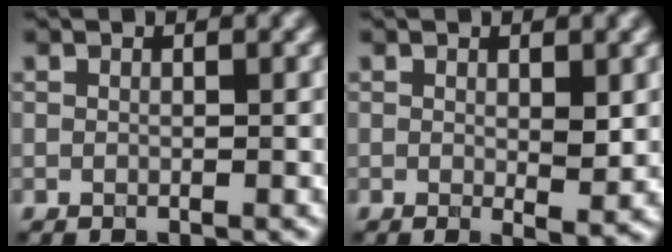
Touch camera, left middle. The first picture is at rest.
{"total": 2.2, "force": [0.3, 0.6, 2.0], "torque": [-0.030, -0.010, 0.007]}